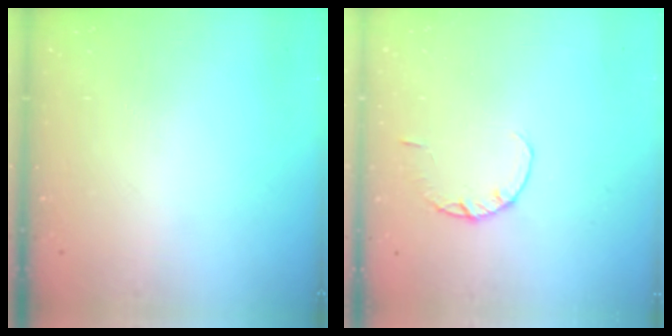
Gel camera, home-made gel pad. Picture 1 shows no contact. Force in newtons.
{"total": 1.8, "press": 1.8, "slide": 0.3}